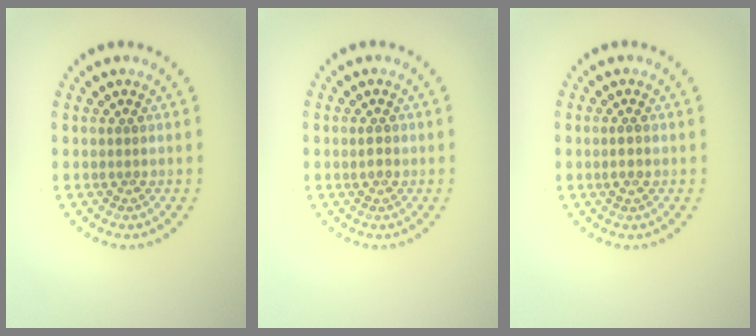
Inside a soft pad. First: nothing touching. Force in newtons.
{"total": 0.9, "press": 0.9, "slide": 0.2}
{"total": 1.1, "press": 1.0, "slide": 0.5}